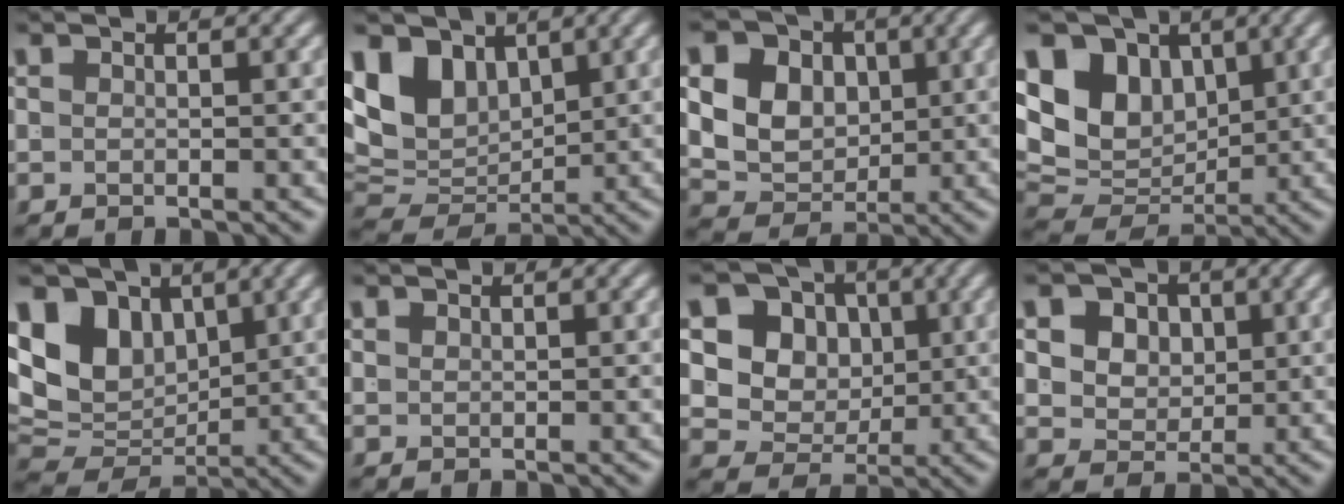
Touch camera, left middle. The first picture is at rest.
{"total": 9.2, "force": [1.2, 7.2, 5.7], "torque": [-0.124, -0.030, 0.039]}
{"total": 12.9, "force": [2.0, 11.2, 6.1], "torque": [-0.133, -0.018, 0.025]}
{"total": 13.2, "force": [1.4, 10.8, 7.4], "torque": [-0.141, -0.027, 0.029]}
{"total": 11.6, "force": [1.2, 9.4, 6.6], "torque": [-0.130, -0.029, 0.033]}
{"total": 0.8, "force": [0.4, -0.7, -0.1], "torque": [0.013, 0.000, 0.014]}
{"total": 14.5, "force": [2.1, 12.6, 6.9], "torque": [-0.155, -0.027, 0.031]}
{"total": 8.6, "force": [2.0, 7.5, 3.7], "torque": [-0.083, -0.010, 0.027]}